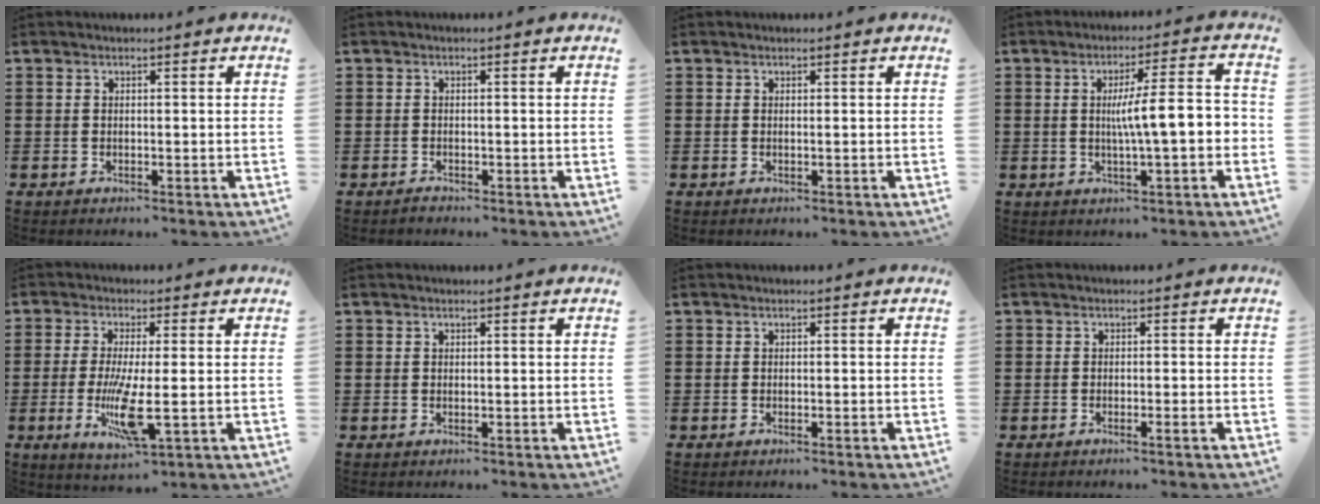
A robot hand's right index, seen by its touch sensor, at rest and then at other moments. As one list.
[{"total": 0.8, "force": [-0.7, 0.3, 0.0], "torque": [-0.001, 0.002, -0.016]}, {"total": 0.0}, {"total": 7.8, "force": [-0.5, 1.2, 7.7], "torque": [-0.130, 0.001, -0.016]}, {"total": 8.2, "force": [-1.7, 1.4, 7.9], "torque": [-0.165, -0.025, -0.033]}, {"total": 0.0}, {"total": 0.0}, {"total": 1.0, "force": [-0.7, -0.2, 0.7], "torque": [-0.013, -0.003, -0.014]}]